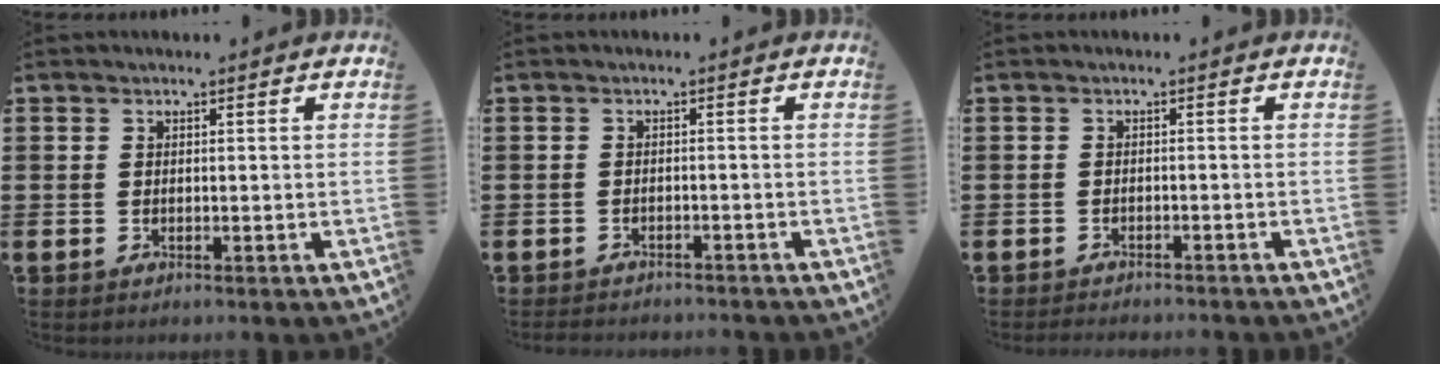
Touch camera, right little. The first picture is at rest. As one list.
[{"total": 1.3, "force": [-1.3, 0.0, -0.1], "torque": [-0.003, 0.002, -0.027]}, {"total": 1.1, "force": [-1.1, -0.1, 0.0], "torque": [-0.002, 0.001, -0.023]}]